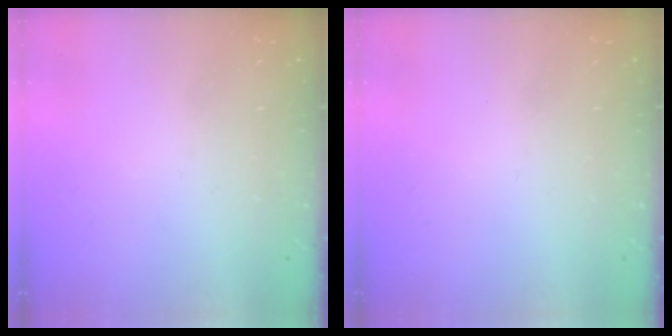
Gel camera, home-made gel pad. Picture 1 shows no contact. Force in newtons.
{"total": 0.0}